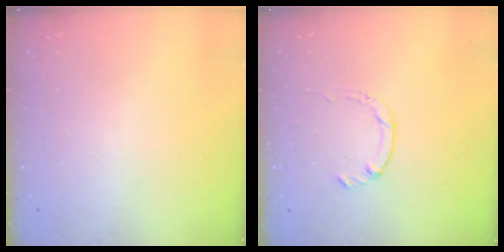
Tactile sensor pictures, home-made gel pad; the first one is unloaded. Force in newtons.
{"total": 1.0, "press": 1.0, "slide": 0.3}